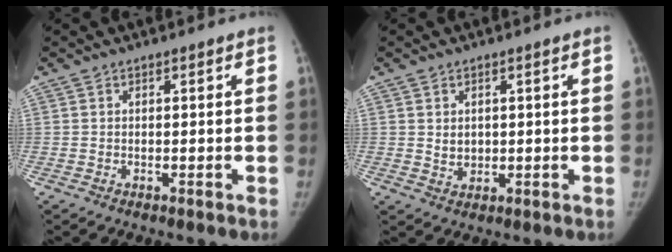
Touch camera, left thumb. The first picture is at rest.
{"total": 2.7, "force": [0.5, 2.1, 1.6], "torque": [-0.016, -0.007, 0.016]}